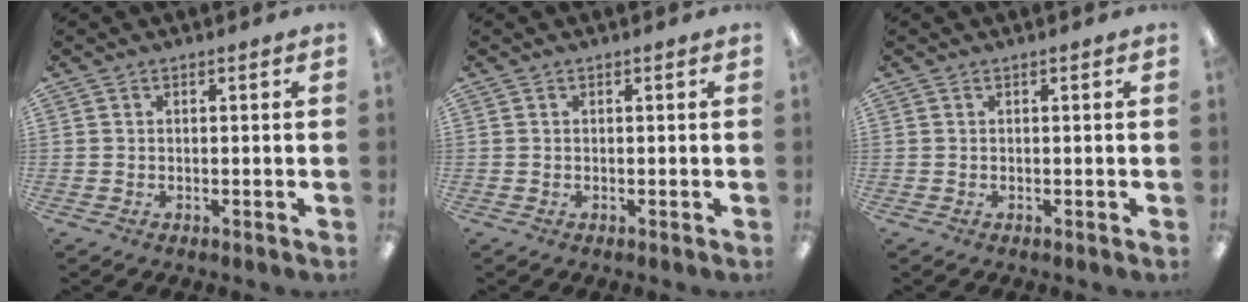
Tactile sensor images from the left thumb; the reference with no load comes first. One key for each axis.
{"total": 0.0}
{"total": 0.0}